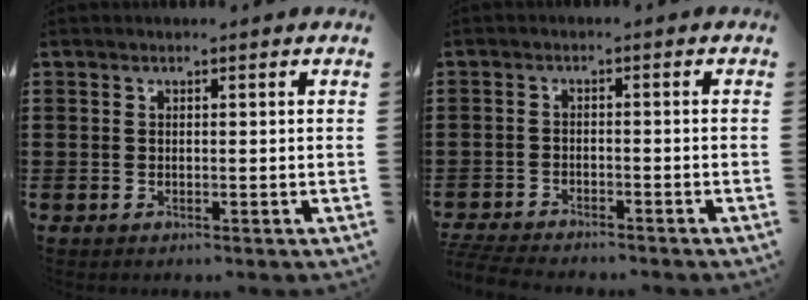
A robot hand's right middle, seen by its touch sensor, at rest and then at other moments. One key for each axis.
{"total": 3.6, "fx": -3.6, "fy": 0.1, "fz": 0.5, "tx": -0.024, "ty": -0.009, "tz": -0.078}